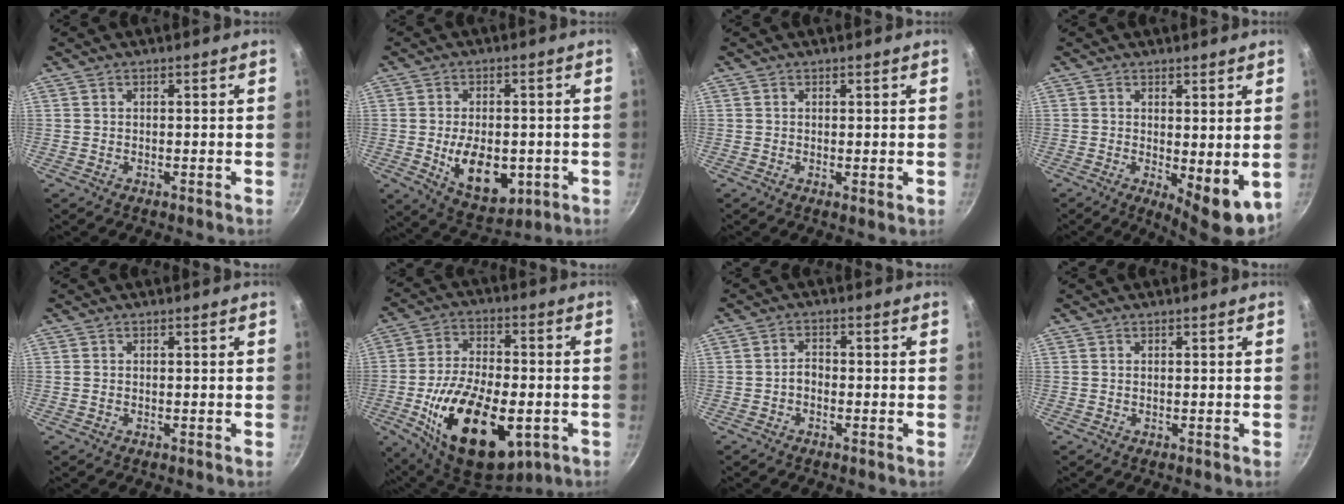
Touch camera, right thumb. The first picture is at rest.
{"total": 12.2, "force": [-2.4, 7.3, 9.4], "torque": [-0.122, -0.009, -0.021]}
{"total": 0.8, "force": [0.2, 0.2, 0.8], "torque": [-0.011, -0.009, 0.000]}
{"total": 7.6, "force": [0.1, 3.1, 7.0], "torque": [-0.084, -0.017, 0.010]}
{"total": 0.5, "force": [-0.1, 0.5, 0.3], "torque": [-0.004, 0.001, -0.003]}
{"total": 24.4, "force": [-7.1, 13.1, 19.3], "torque": [-0.317, 0.013, -0.105]}
{"total": 2.0, "force": [-1.0, 1.3, 1.3], "torque": [-0.017, 0.017, -0.021]}
{"total": 0.0}